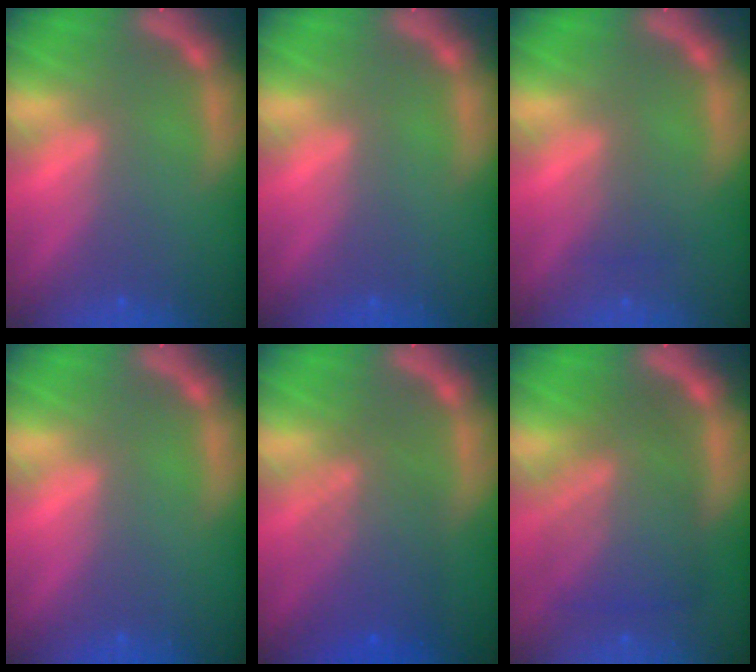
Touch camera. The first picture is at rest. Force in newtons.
{"total": 0.0}
{"total": 1.5}
{"total": 0.0}
{"total": 6.1}
{"total": 8.1}